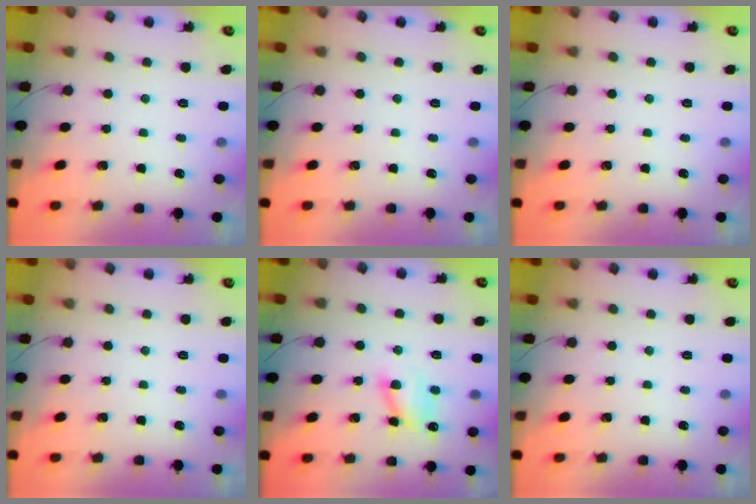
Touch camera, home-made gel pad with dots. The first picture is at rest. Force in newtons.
{"total": 0.0}
{"total": 0.0}
{"total": 0.0}
{"total": 8.7, "press": 8.7, "slide": 0.7}
{"total": 0.0}